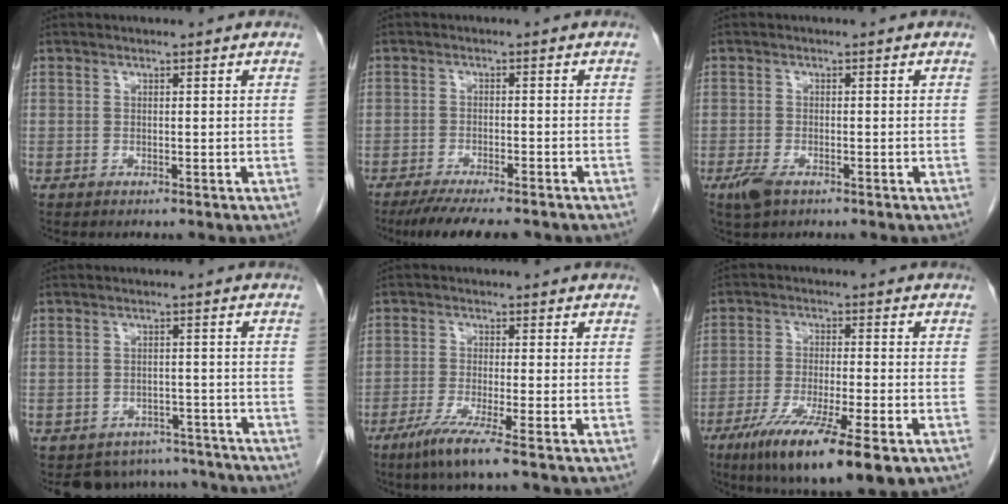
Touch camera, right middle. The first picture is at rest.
{"total": 10.6, "force": [-8.8, 1.7, 5.6], "torque": [-0.082, -0.017, -0.128]}
{"total": 3.2, "force": [-1.9, 1.3, 2.2], "torque": [-0.050, -0.005, -0.030]}
{"total": 8.7, "force": [-7.9, 3.6, -0.2], "torque": [0.011, 0.021, -0.091]}
{"total": 5.8, "force": [-3.6, -0.9, 4.5], "torque": [-0.087, -0.021, -0.071]}
{"total": 14.5, "force": [-8.3, 2.0, 11.8], "torque": [-0.184, -0.038, -0.134]}